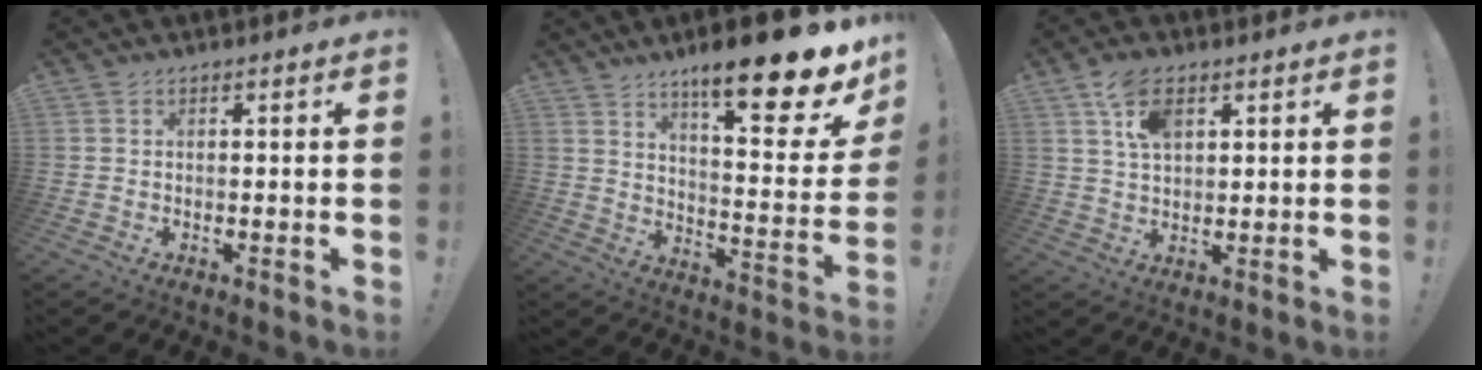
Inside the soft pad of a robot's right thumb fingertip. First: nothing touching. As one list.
[{"total": 21.2, "force": [13.8, 4.1, 15.6], "torque": [-0.220, -0.103, 0.209]}, {"total": 8.5, "force": [4.1, 4.9, 5.6], "torque": [-0.102, 0.000, 0.077]}]